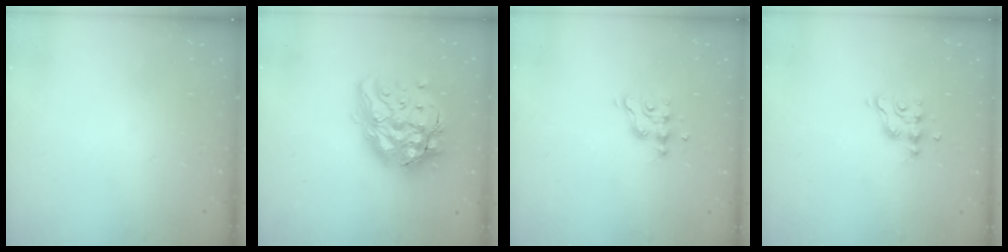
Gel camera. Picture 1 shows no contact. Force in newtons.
{"total": 20.6, "press": 20.4, "slide": 2.4}
{"total": 5.9, "press": 5.9, "slide": 0.3}
{"total": 5.9, "press": 5.9, "slide": 0.3}